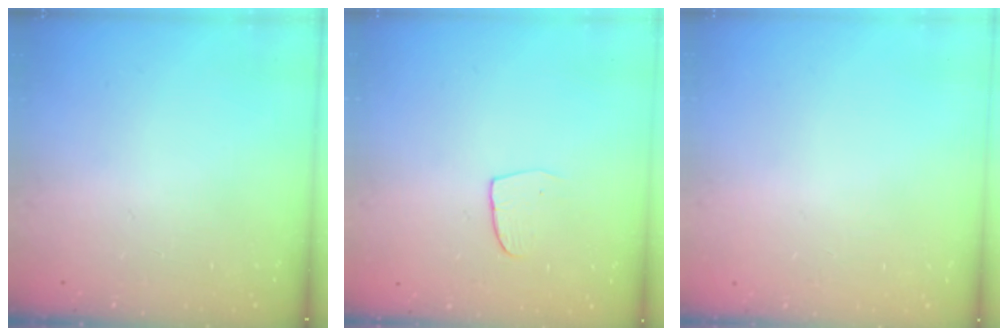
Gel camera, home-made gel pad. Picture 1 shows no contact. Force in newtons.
{"total": 4.2, "press": 4.2, "slide": 0.3}
{"total": 0.0}